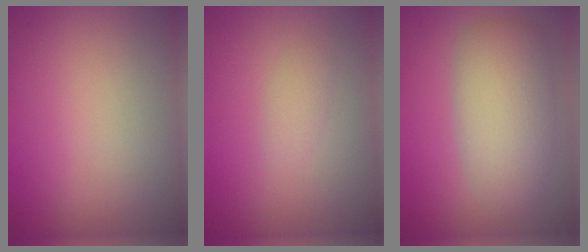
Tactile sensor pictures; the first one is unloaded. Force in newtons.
{"total": 1.2, "press": 1.2, "slide": 0.0}
{"total": 6.2, "press": 6.2, "slide": 0.6}